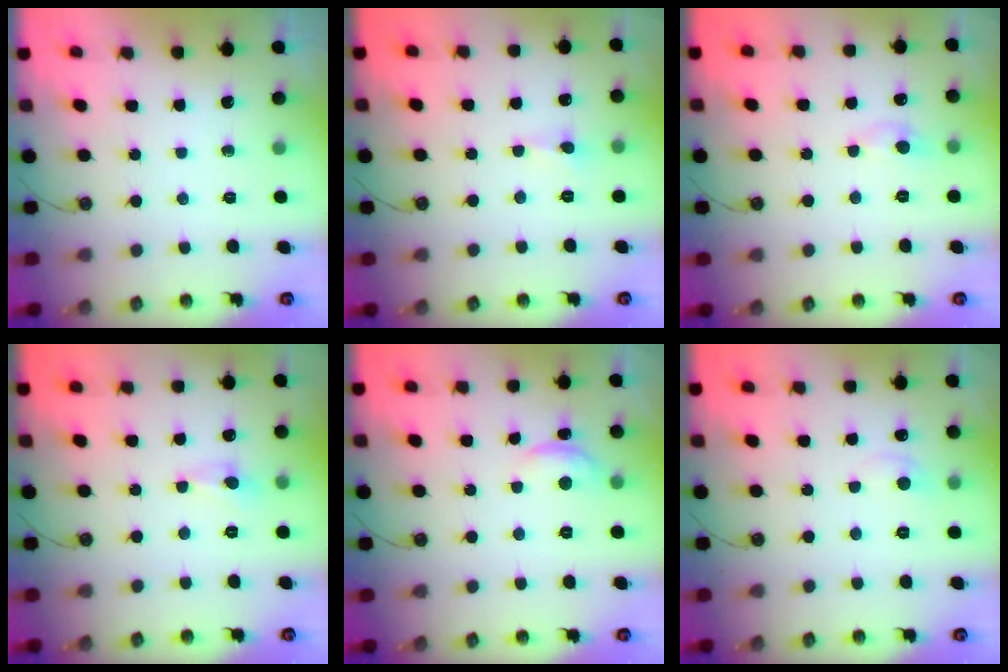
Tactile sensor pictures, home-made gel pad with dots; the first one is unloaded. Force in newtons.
{"total": 1.6, "press": 1.5, "slide": 0.5}
{"total": 1.3, "press": 1.3, "slide": 0.3}
{"total": 0.0}
{"total": 1.1, "press": 0.9, "slide": 0.7}
{"total": 1.1, "press": 0.9, "slide": 0.7}